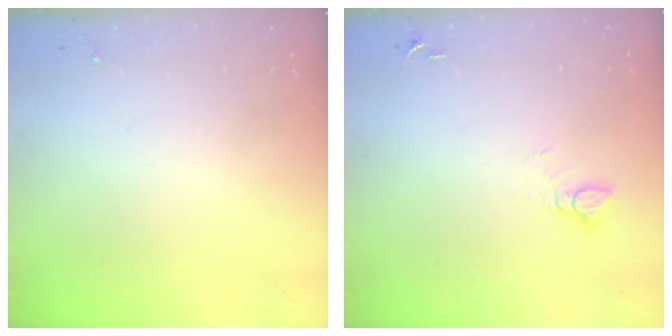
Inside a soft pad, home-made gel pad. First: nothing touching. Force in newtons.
{"total": 3.9, "press": 3.9, "slide": 0.2}